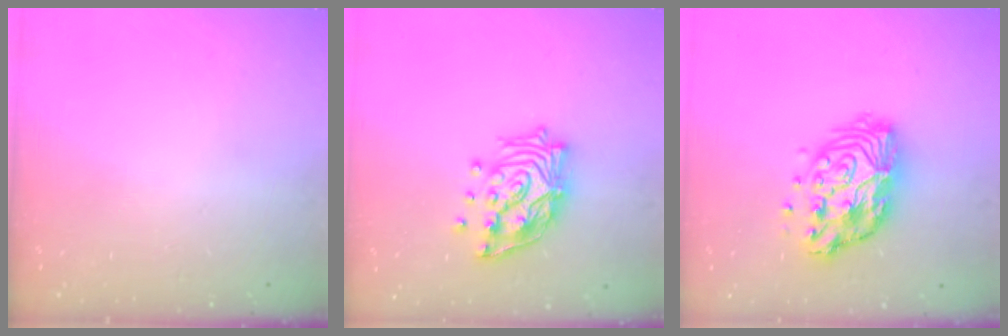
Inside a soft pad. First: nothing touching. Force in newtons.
{"total": 15.2, "press": 15.1, "slide": 1.7}
{"total": 14.6, "press": 14.5, "slide": 1.1}